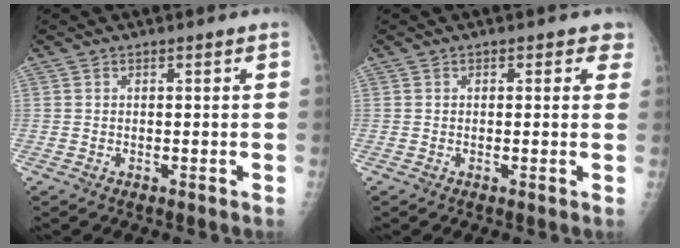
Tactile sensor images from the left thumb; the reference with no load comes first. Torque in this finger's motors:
{"motor_torque": [-0.06, 0.17, -0.18, -0.11, 0.05]}